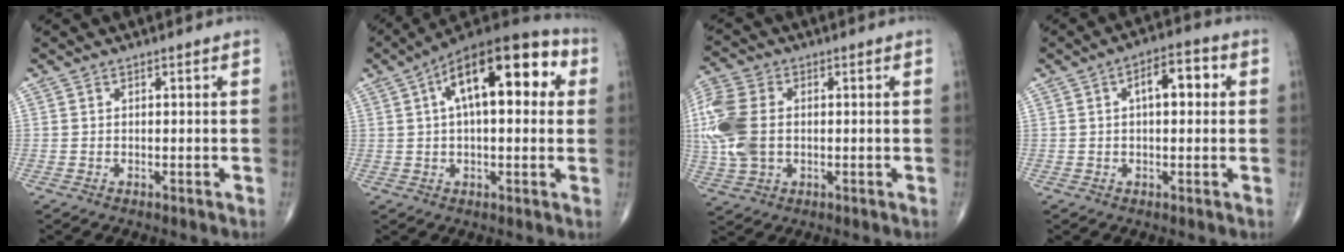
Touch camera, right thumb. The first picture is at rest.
{"total": 19.4, "force": [5.3, 8.6, 16.5], "torque": [-0.233, 0.031, 0.072]}
{"total": 13.5, "force": [0.3, 9.1, 9.9], "torque": [-0.252, 0.007, 0.009]}
{"total": 7.0, "force": [1.3, 3.3, 6.1], "torque": [-0.080, 0.018, 0.013]}